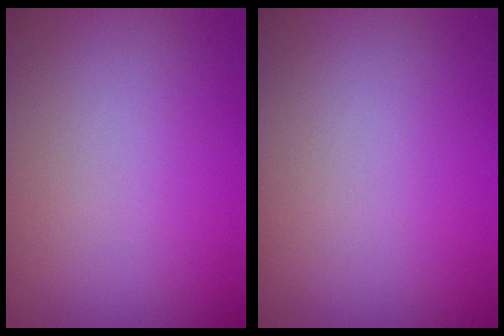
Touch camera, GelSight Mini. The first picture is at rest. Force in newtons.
{"total": 0.0}